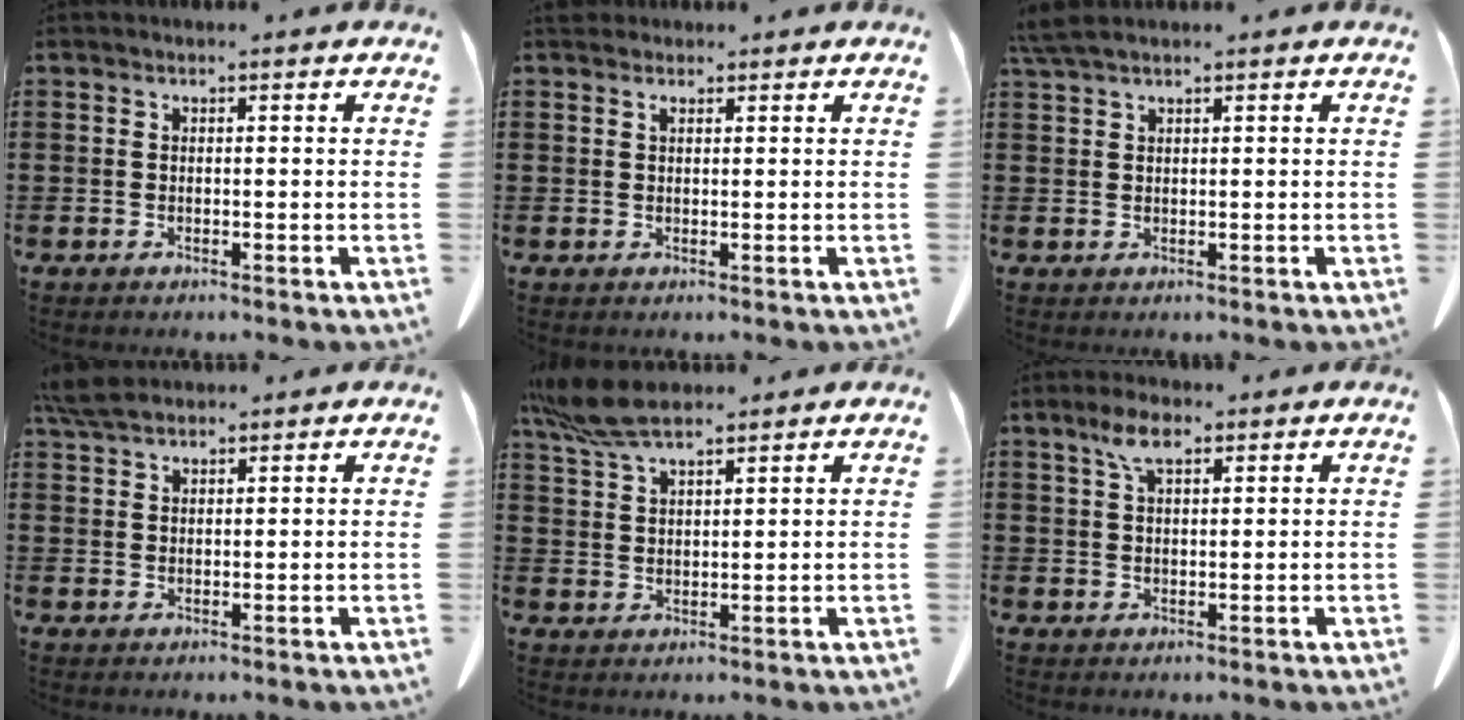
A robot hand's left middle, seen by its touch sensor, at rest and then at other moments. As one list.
[{"total": 1.1, "force": [0.8, 0.4, 0.5], "torque": [-0.006, -0.001, 0.014]}, {"total": 2.2, "force": [1.7, 0.1, 1.3], "torque": [-0.030, 0.000, 0.032]}, {"total": 4.1, "force": [3.5, 1.0, 2.0], "torque": [-0.048, 0.001, 0.066]}, {"total": 7.5, "force": [5.9, 1.9, 4.3], "torque": [-0.106, -0.007, 0.108]}, {"total": 4.6, "force": [2.6, 1.7, 3.4], "torque": [-0.074, 0.008, 0.045]}]